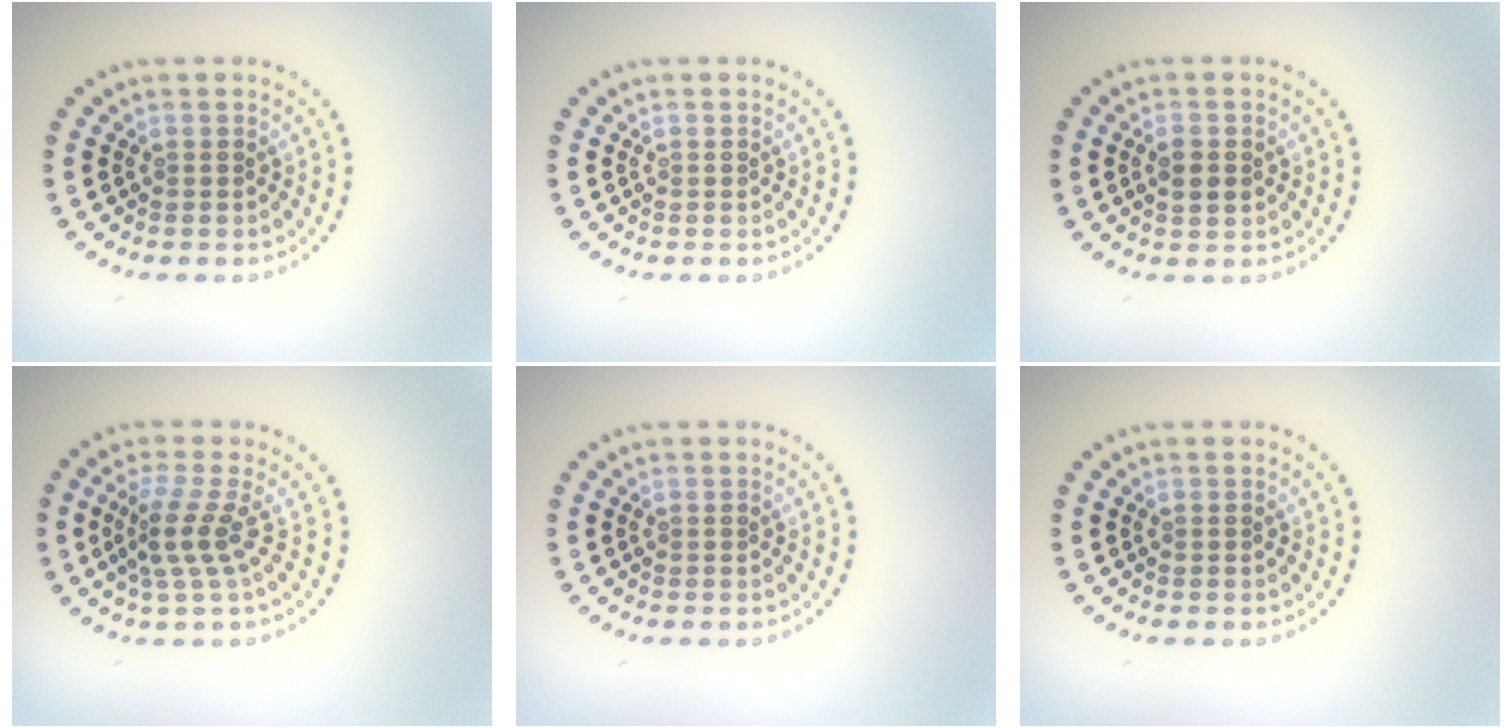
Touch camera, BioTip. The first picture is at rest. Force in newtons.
{"total": 0.0}
{"total": 1.8, "press": 1.8, "slide": 0.1}
{"total": 3.0, "press": 2.0, "slide": 2.3}
{"total": 0.0}
{"total": 0.0}